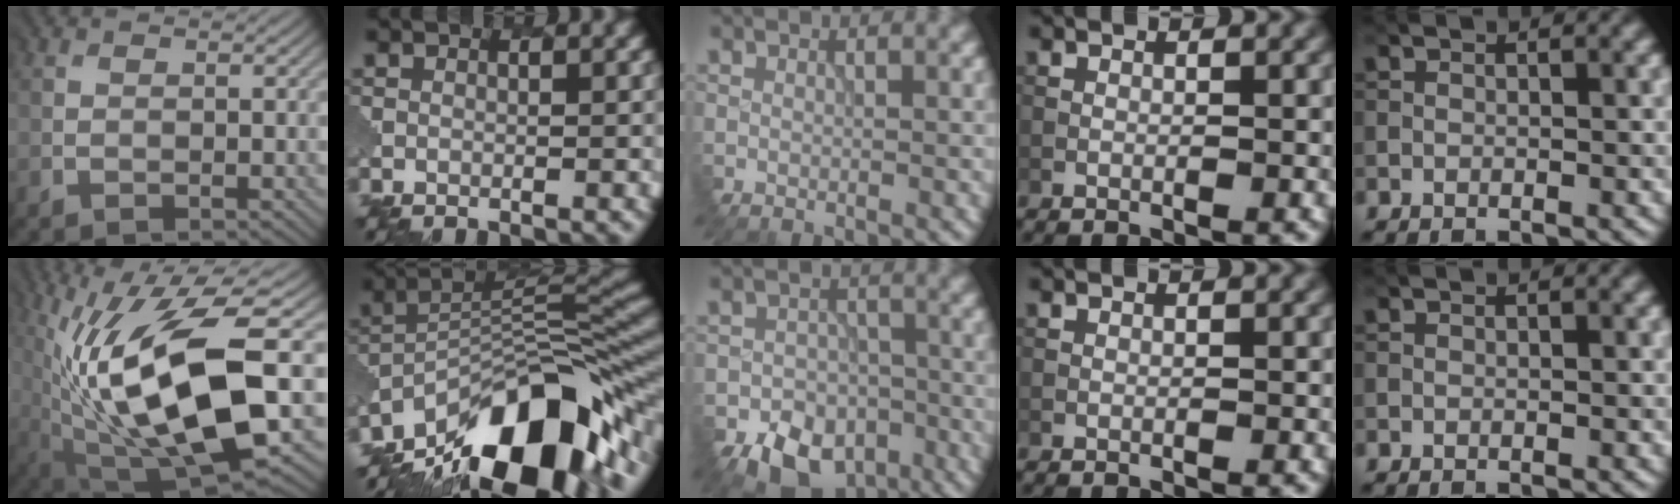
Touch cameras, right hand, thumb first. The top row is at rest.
{"thumb": {"total": 16.3, "force": [-1.3, 6.5, 14.8], "torque": [-0.302, -0.007, -0.016]}, "index": {"total": 14.7, "force": [-9.8, 5.6, 9.4], "torque": [-0.153, 0.024, -0.178]}, "middle": {"total": 7.5, "force": [-5.2, 4.6, 2.9], "torque": [-0.037, -0.021, -0.080]}}